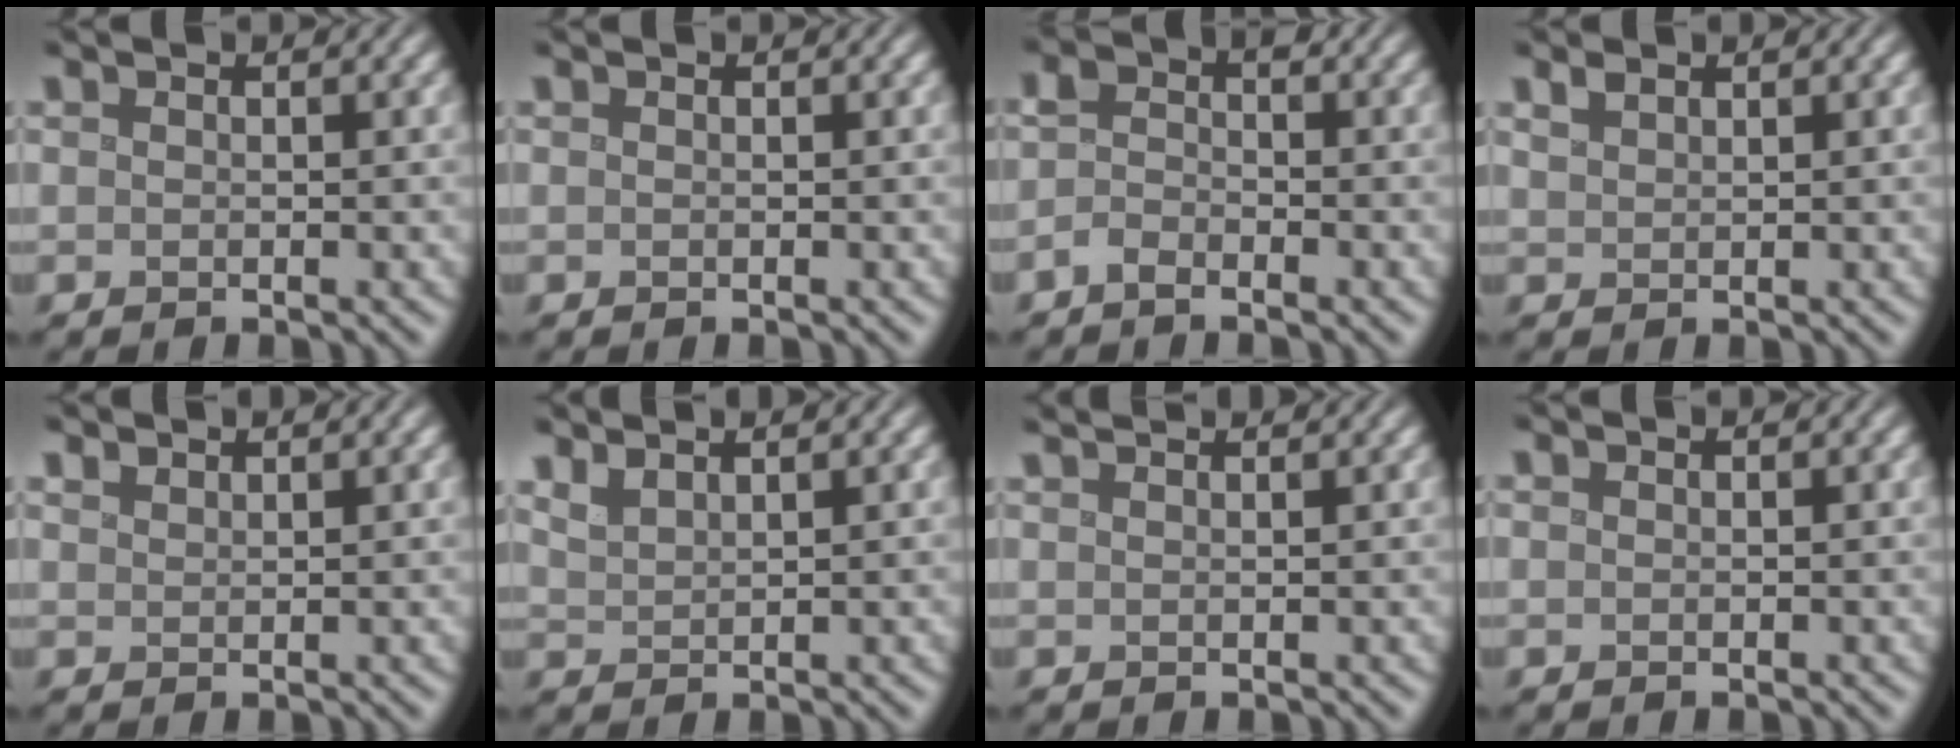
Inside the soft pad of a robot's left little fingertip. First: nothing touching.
{"total": 0.0}
{"total": 2.0, "force": [-1.2, 0.9, 1.4], "torque": [-0.028, 0.004, -0.030]}
{"total": 1.2, "force": [1.0, 0.5, 0.4], "torque": [-0.013, 0.002, 0.023]}
{"total": 1.2, "force": [1.2, 0.2, 0.2], "torque": [-0.006, 0.003, 0.028]}
{"total": 2.2, "force": [1.9, 0.6, 1.0], "torque": [-0.015, 0.006, 0.036]}
{"total": 2.4, "force": [2.0, 0.7, 1.2], "torque": [-0.003, 0.006, 0.007]}
{"total": 0.0}